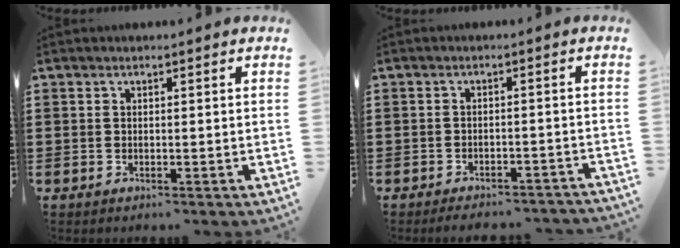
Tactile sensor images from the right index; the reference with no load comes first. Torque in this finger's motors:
{"motor_torque": [-1.13, -1.01, -0.97, -0.17]}